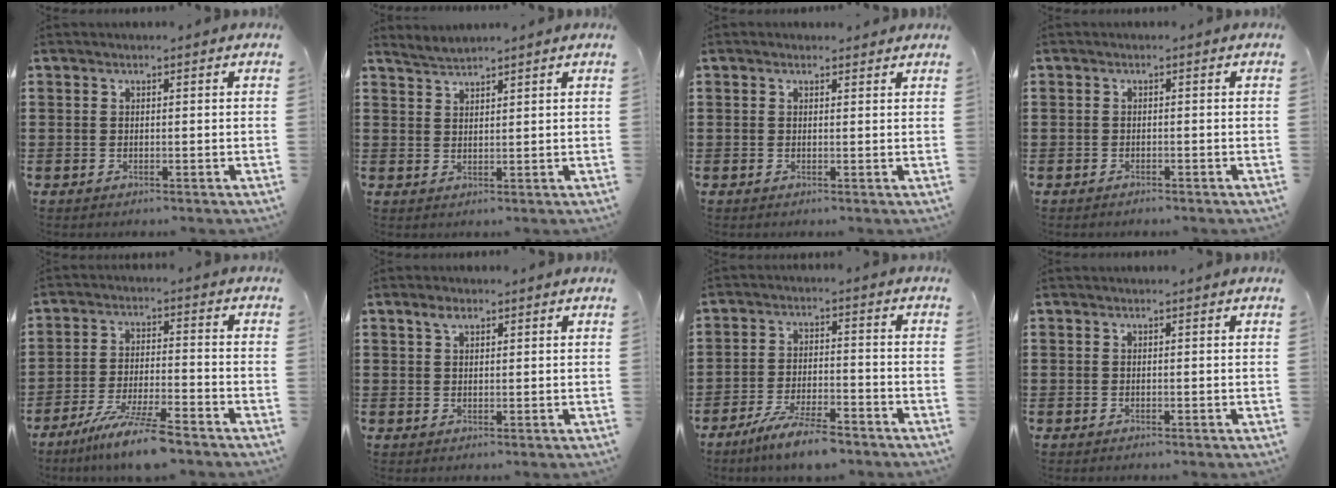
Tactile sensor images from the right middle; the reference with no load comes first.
{"total": 2.1, "force": [2.1, -0.5, -0.1], "torque": [-0.003, 0.001, 0.041]}
{"total": 0.9, "force": [0.9, 0.2, 0.1], "torque": [0.003, -0.002, 0.016]}
{"total": 0.9, "force": [-0.8, 0.3, -0.1], "torque": [0.003, 0.002, -0.019]}
{"total": 8.2, "force": [-6.9, -0.1, 4.4], "torque": [-0.091, -0.015, -0.133]}
{"total": 2.2, "force": [1.4, 0.9, 1.4], "torque": [-0.031, 0.004, 0.026]}
{"total": 6.8, "force": [-5.8, 0.7, 3.4], "torque": [-0.072, -0.008, -0.111]}
{"total": 0.0}